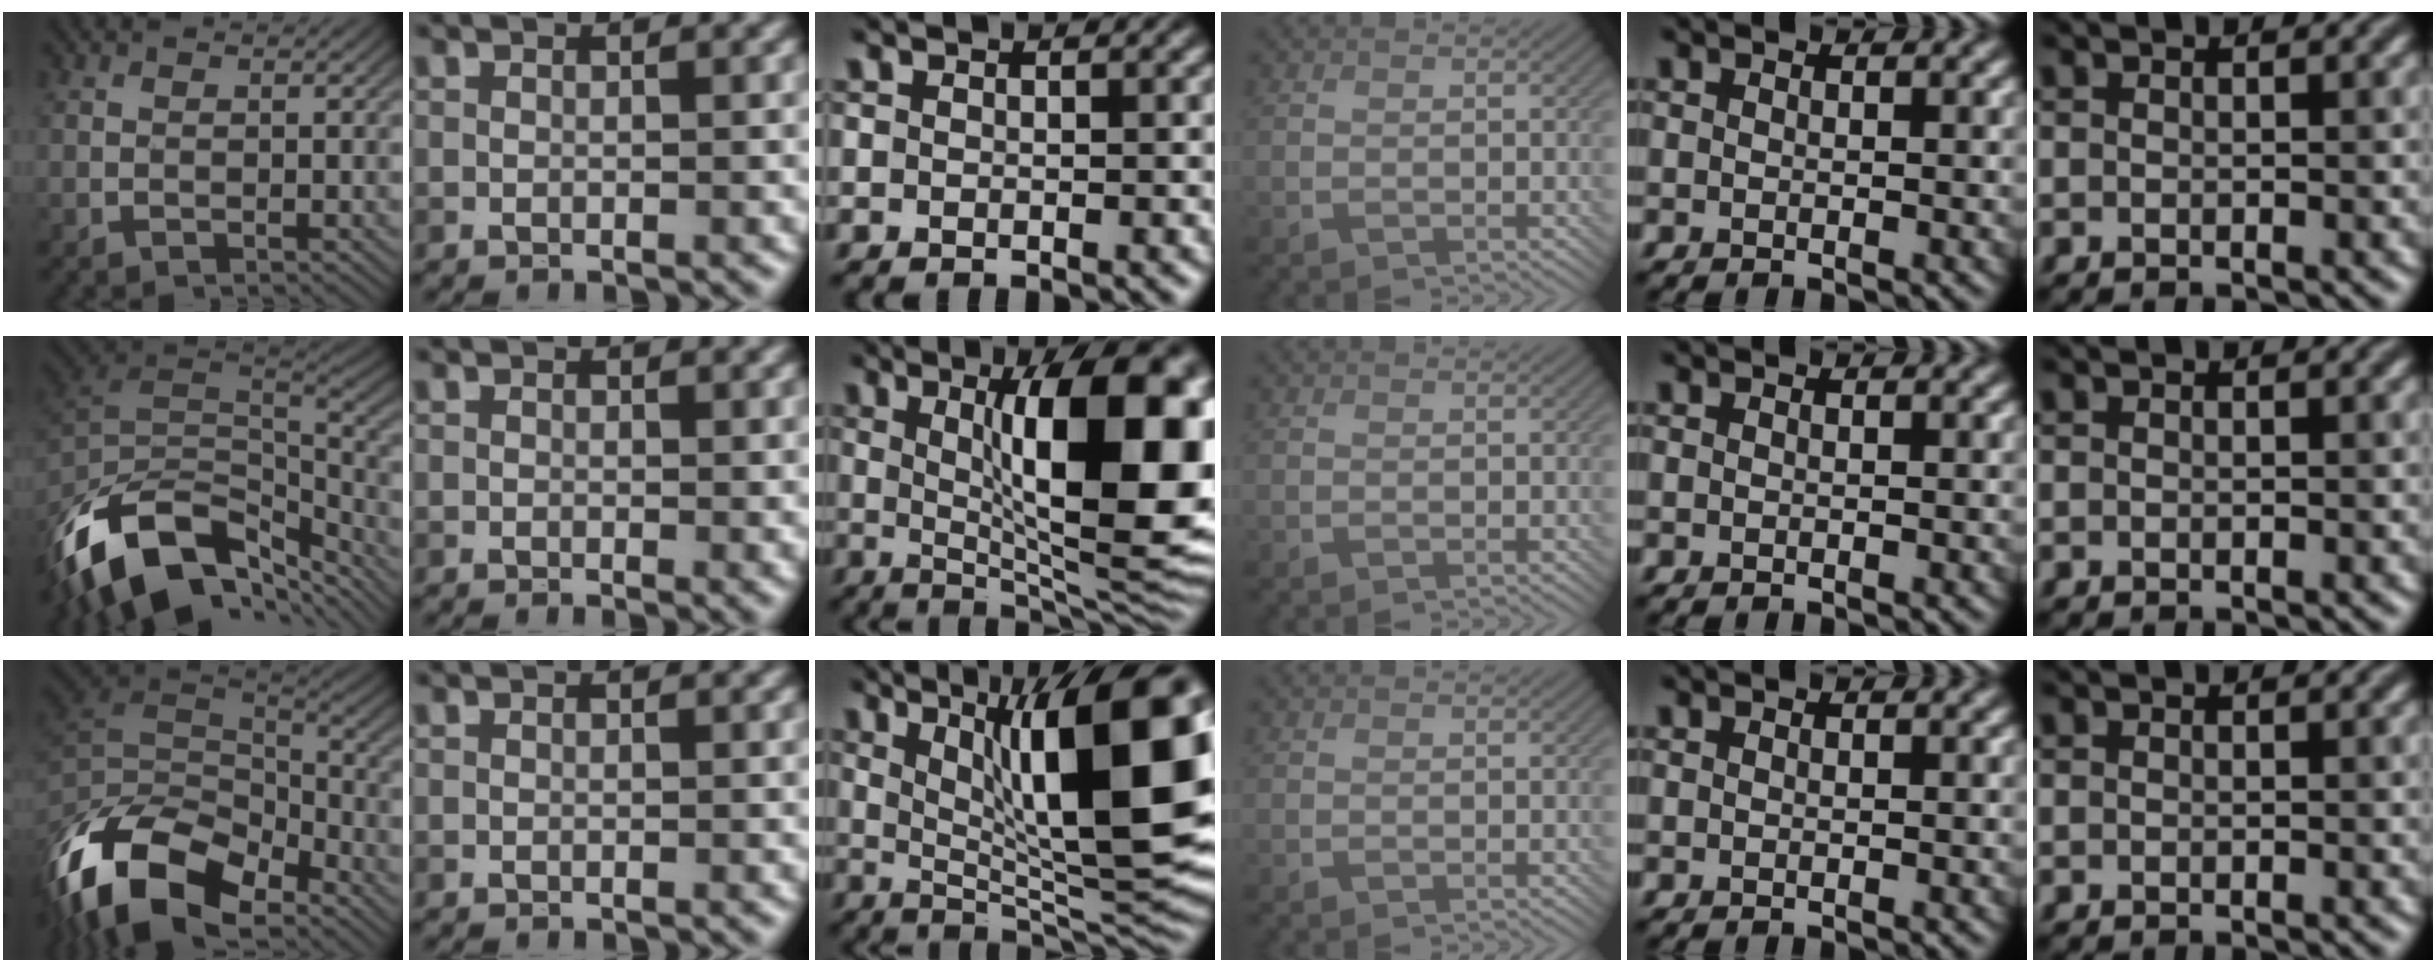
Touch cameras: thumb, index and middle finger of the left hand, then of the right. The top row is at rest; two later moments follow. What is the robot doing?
{"motion": "insert", "object": "bottle cap"}